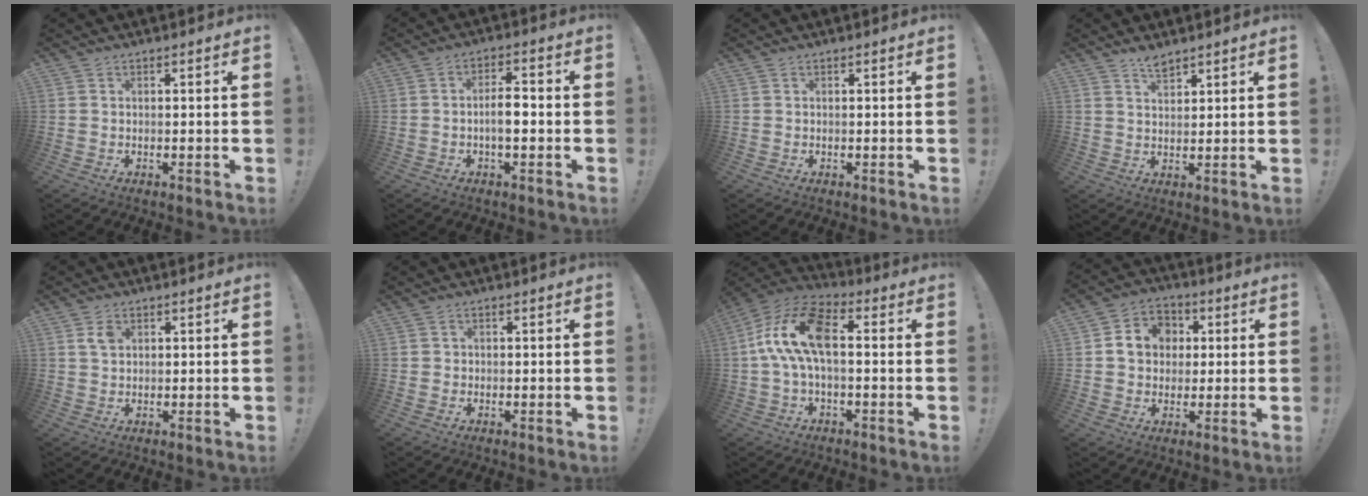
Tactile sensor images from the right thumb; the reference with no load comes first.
{"total": 3.1, "force": [-0.8, 1.9, 2.3], "torque": [-0.030, 0.003, -0.016]}
{"total": 0.0}
{"total": 3.9, "force": [3.3, 1.3, 1.7], "torque": [-0.021, -0.020, 0.056]}
{"total": 3.3, "force": [1.5, 2.3, 1.9], "torque": [-0.031, 0.000, 0.028]}
{"total": 1.0, "force": [0.0, 1.0, 0.2], "torque": [-0.010, 0.006, 0.001]}
{"total": 14.8, "force": [1.0, 7.0, 13.0], "torque": [-0.261, 0.012, 0.020]}
{"total": 9.8, "force": [1.6, 8.8, 4.0], "torque": [-0.061, 0.005, 0.037]}